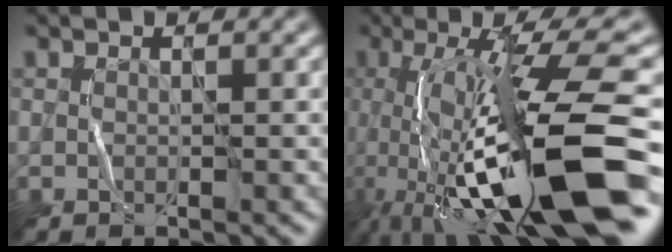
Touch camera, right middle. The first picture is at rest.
{"total": 14.6, "force": [-2.9, 3.6, 13.8], "torque": [-0.230, 0.018, -0.037]}